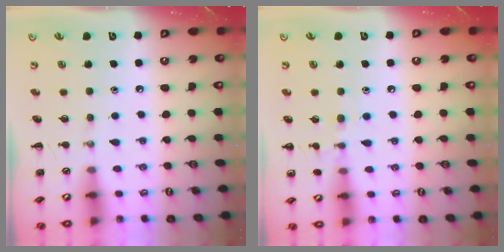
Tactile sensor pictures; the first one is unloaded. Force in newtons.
{"total": 7.5, "press": 7.3, "slide": 1.7}